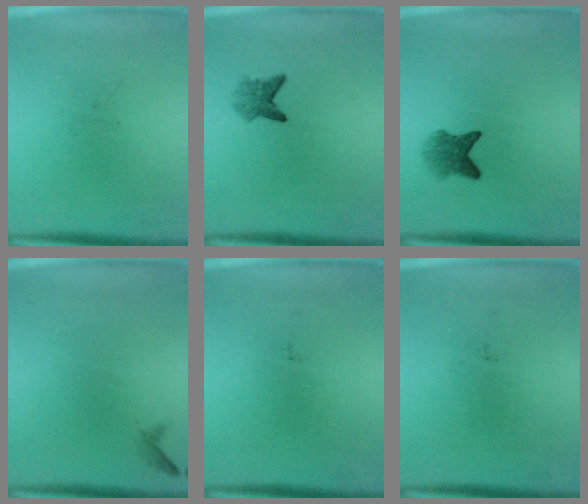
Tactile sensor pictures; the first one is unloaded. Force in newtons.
{"total": 2.6}
{"total": 3.7}
{"total": 0.6}
{"total": 0.0}
{"total": 0.0}